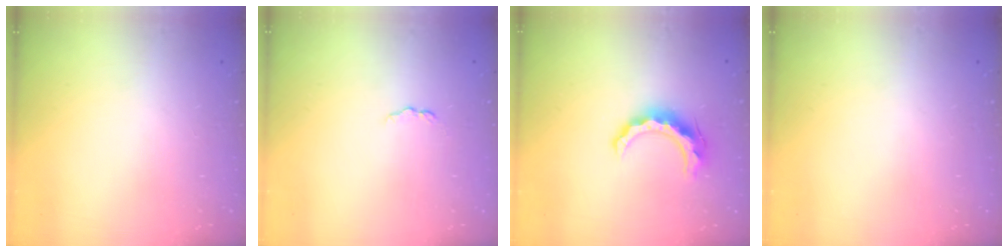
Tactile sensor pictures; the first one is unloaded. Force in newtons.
{"total": 3.4, "press": 3.4, "slide": 0.5}
{"total": 10.6, "press": 10.6, "slide": 0.3}
{"total": 0.0}